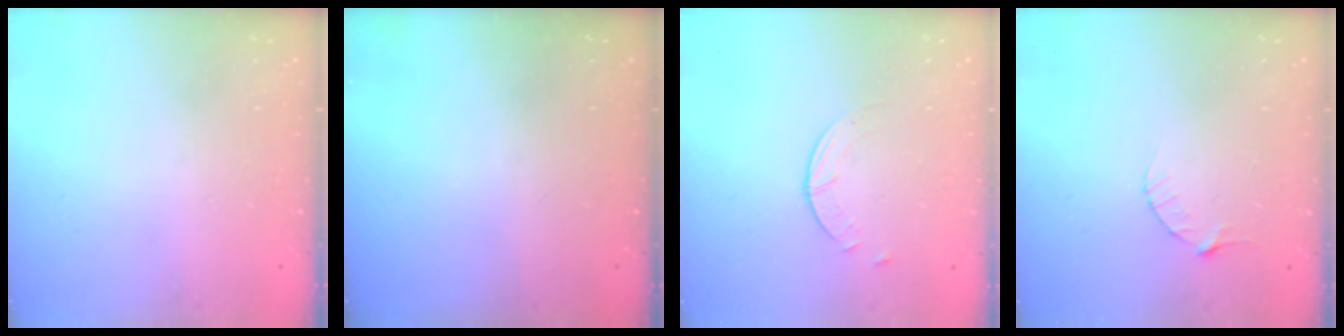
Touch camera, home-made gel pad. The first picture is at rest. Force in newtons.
{"total": 0.0}
{"total": 0.9, "press": 0.9, "slide": 0.2}
{"total": 3.1, "press": 3.0, "slide": 0.4}